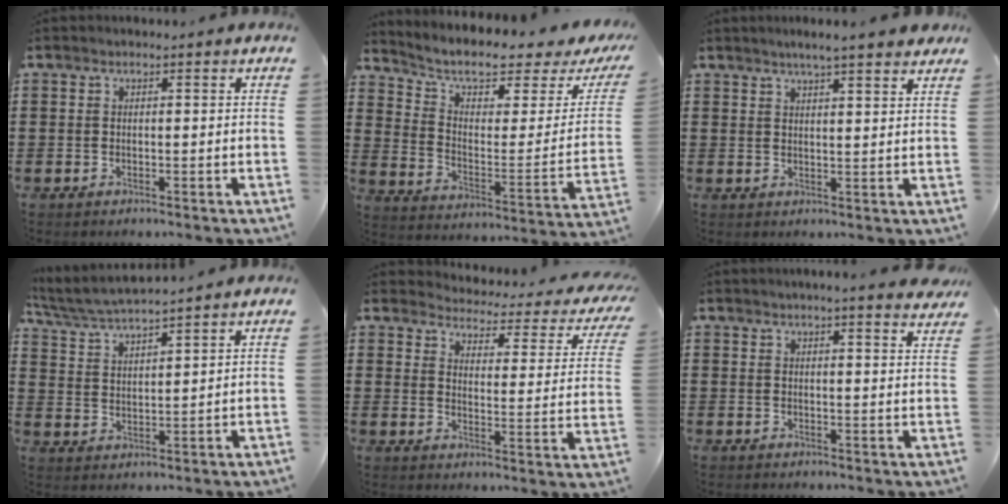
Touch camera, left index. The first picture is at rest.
{"total": 5.6, "force": [4.0, 1.9, 3.3], "torque": [-0.080, -0.031, 0.064]}
{"total": 3.9, "force": [3.4, -0.3, 1.9], "torque": [-0.045, -0.005, 0.059]}
{"total": 4.7, "force": [4.5, -0.3, 1.3], "torque": [-0.043, -0.024, 0.078]}
{"total": 3.1, "force": [3.0, 0.2, 0.7], "torque": [-0.028, -0.033, 0.042]}
{"total": 2.7, "force": [2.5, -0.5, 0.9], "torque": [-0.016, -0.010, 0.045]}